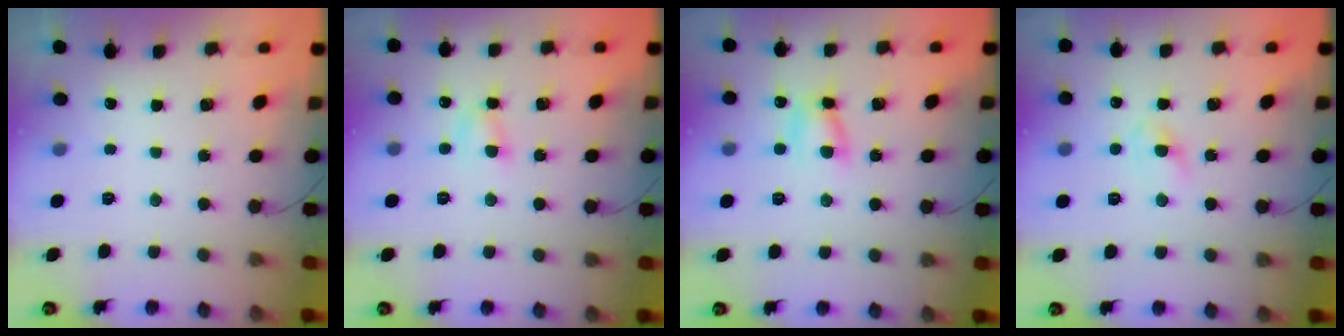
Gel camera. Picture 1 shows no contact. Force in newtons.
{"total": 3.9, "press": 3.8, "slide": 1.1}
{"total": 6.4, "press": 6.4, "slide": 0.1}
{"total": 2.7, "press": 2.4, "slide": 1.1}